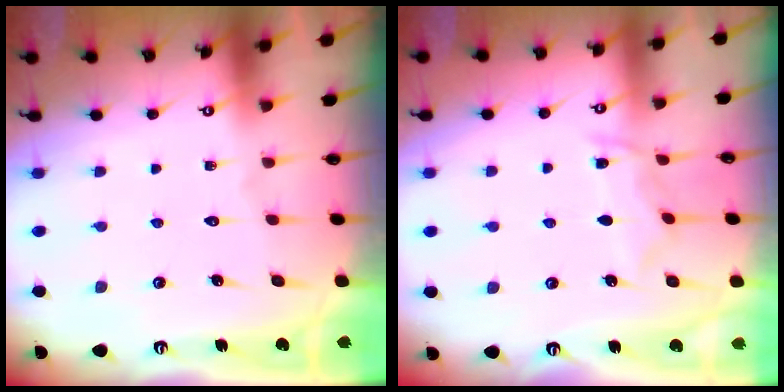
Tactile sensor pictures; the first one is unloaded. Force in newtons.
{"total": 6.8, "press": 6.8, "slide": 0.9}